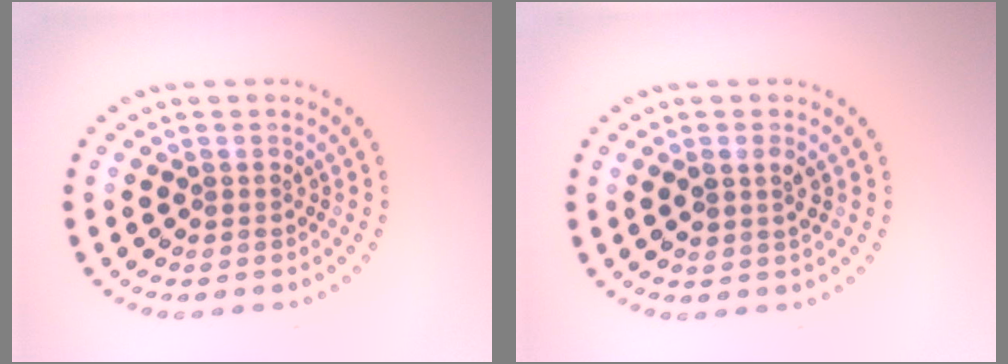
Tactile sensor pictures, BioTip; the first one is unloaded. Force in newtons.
{"total": 1.4, "press": 1.4, "slide": 0.3}